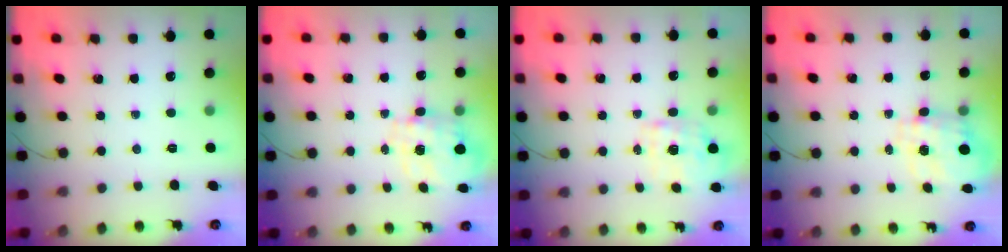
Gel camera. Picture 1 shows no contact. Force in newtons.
{"total": 9.8, "press": 9.8, "slide": 0.8}
{"total": 1.9, "press": 1.9, "slide": 0.5}
{"total": 3.4, "press": 3.2, "slide": 1.0}